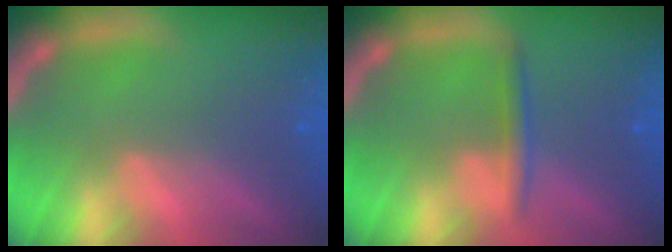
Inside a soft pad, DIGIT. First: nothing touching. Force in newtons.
{"total": 1.9}